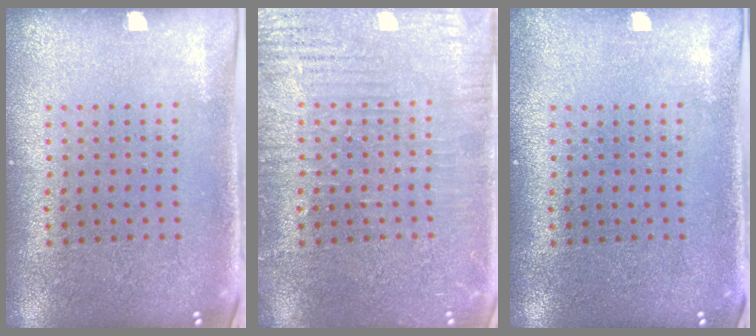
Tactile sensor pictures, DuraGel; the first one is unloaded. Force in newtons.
{"total": 4.6, "press": 4.5, "slide": 0.5}
{"total": 0.7, "press": 0.7, "slide": 0.0}